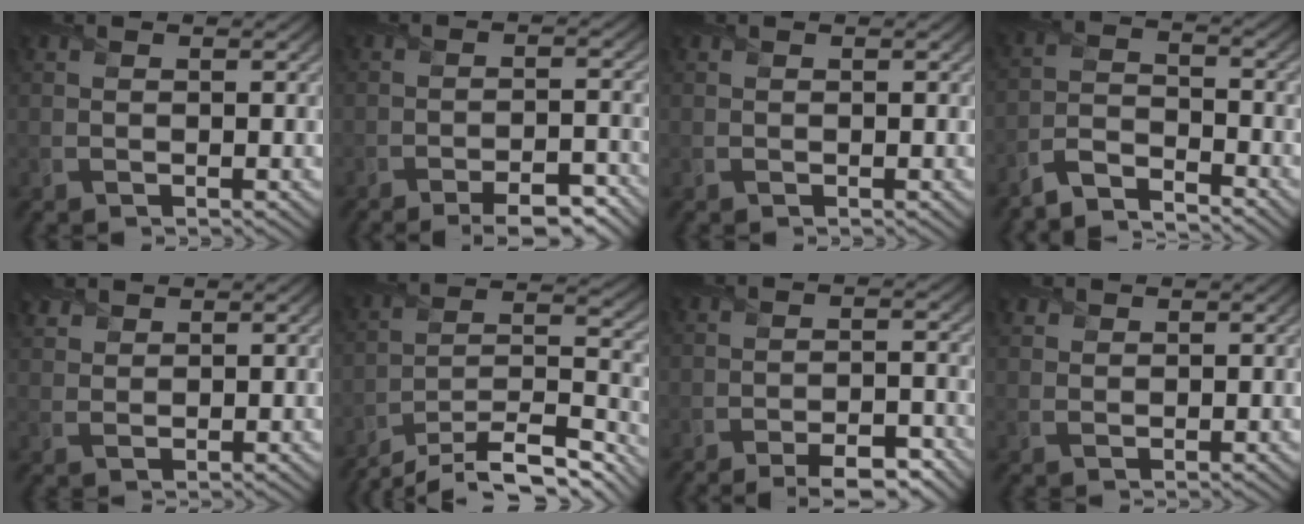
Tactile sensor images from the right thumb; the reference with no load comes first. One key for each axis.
{"total": 6.9, "fx": -5.2, "fy": 1.7, "fz": 4.3, "tx": -0.069, "ty": 0.005, "tz": -0.074}
{"total": 0.0}
{"total": 5.4, "fx": -4.9, "fy": 1.1, "fz": 1.9, "tx": -0.045, "ty": -0.003, "tz": -0.108}
{"total": 2.7, "fx": 2.3, "fy": 1.1, "fz": 0.9, "tx": -0.024, "ty": 0.007, "tz": 0.053}
{"total": 15.0, "fx": -12.9, "fy": 3.0, "fz": 7.0, "tx": -0.121, "ty": 0.001, "tz": -0.202}
{"total": 6.4, "fx": -4.8, "fy": 1.7, "fz": 3.9, "tx": -0.065, "ty": 0.006, "tz": -0.069}
{"total": 1.5, "fx": 1.3, "fy": 0.6, "fz": 0.4, "tx": -0.012, "ty": 0.003, "tz": 0.031}